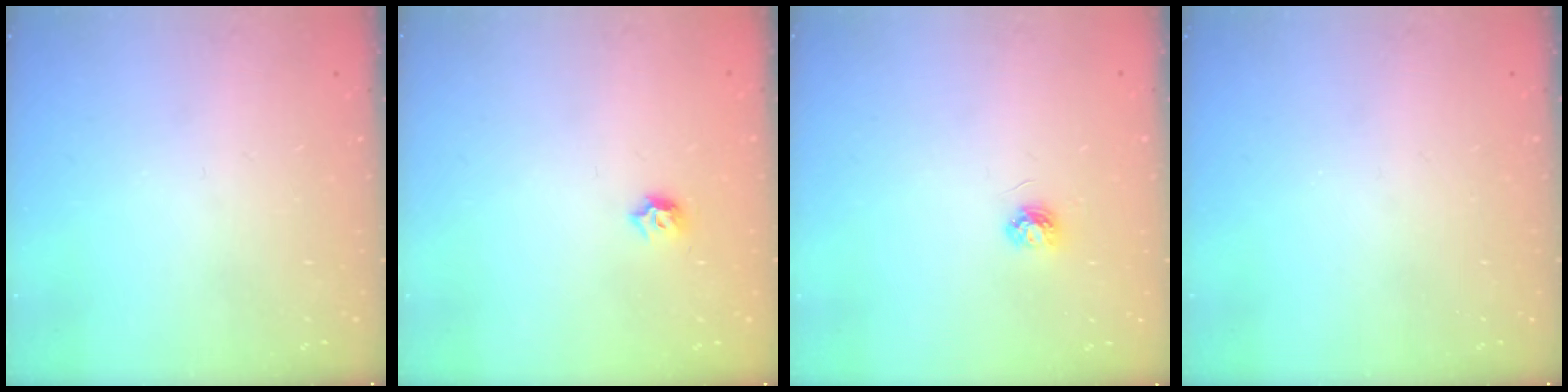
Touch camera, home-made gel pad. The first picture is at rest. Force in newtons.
{"total": 4.0, "press": 3.9, "slide": 0.8}
{"total": 3.9, "press": 3.9, "slide": 0.4}
{"total": 0.0}